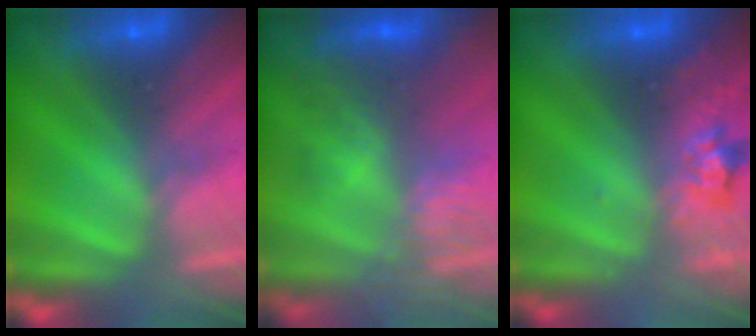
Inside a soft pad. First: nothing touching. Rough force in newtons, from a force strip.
{"total": 4.1}
{"total": 2.4}